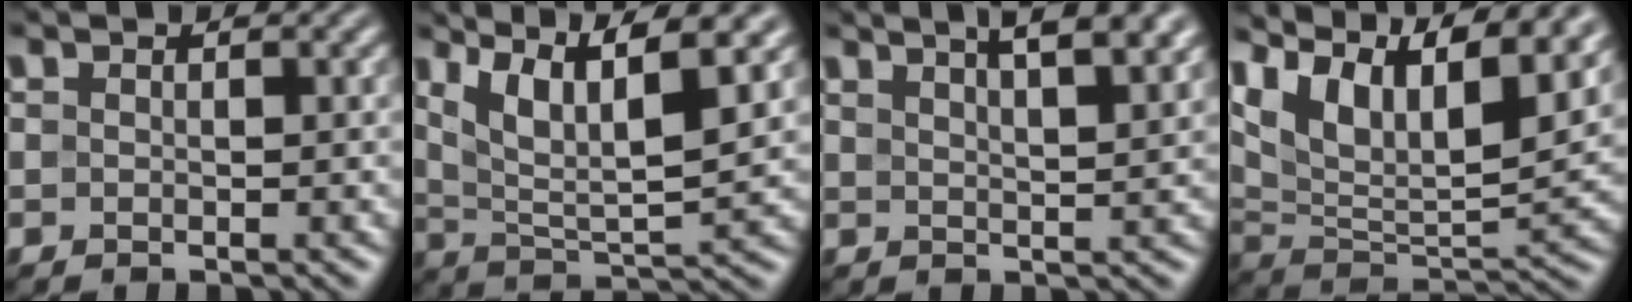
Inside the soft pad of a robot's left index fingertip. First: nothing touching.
{"total": 8.6, "force": [4.8, 2.3, 6.7], "torque": [-0.124, 0.008, 0.080]}
{"total": 7.5, "force": [5.0, 2.4, 5.1], "torque": [-0.030, 0.033, 0.040]}
{"total": 15.0, "force": [9.8, 5.9, 9.8], "torque": [-0.182, 0.034, 0.136]}